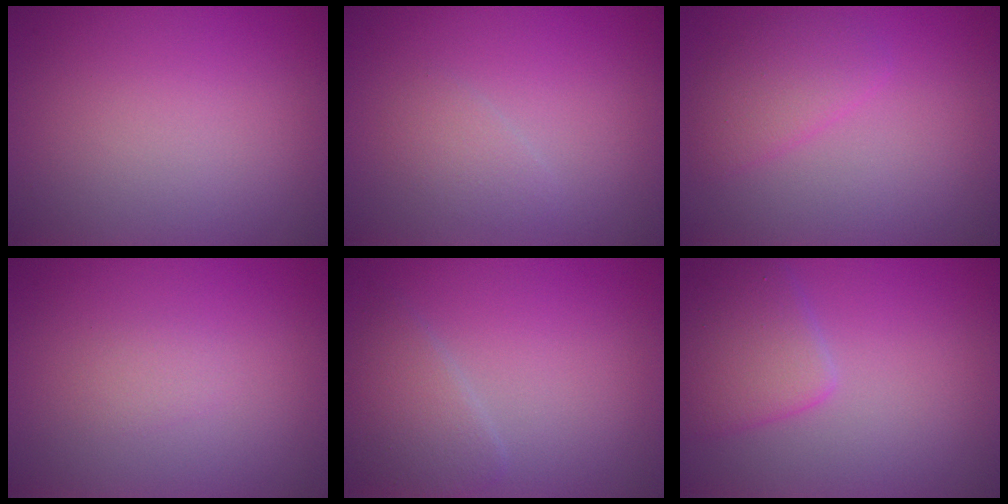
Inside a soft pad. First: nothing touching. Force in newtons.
{"total": 1.3, "press": 1.3, "slide": 0.1}
{"total": 2.4, "press": 2.4, "slide": 0.1}
{"total": 0.8, "press": 0.8, "slide": 0.0}
{"total": 2.6, "press": 2.6, "slide": 0.0}
{"total": 3.7, "press": 3.7, "slide": 0.1}